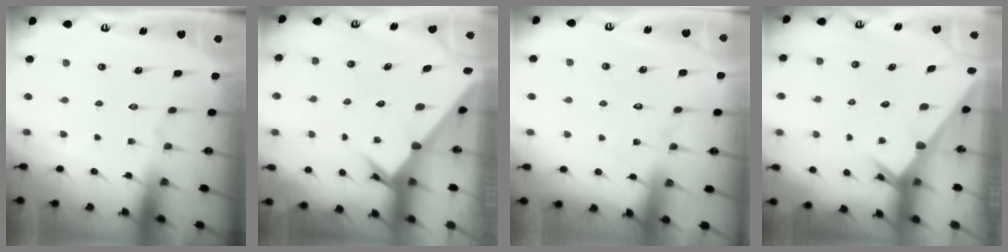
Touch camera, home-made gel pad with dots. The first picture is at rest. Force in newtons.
{"total": 3.3, "press": 3.3, "slide": 0.3}
{"total": 7.8, "press": 7.8, "slide": 0.5}
{"total": 2.3, "press": 2.3, "slide": 0.1}